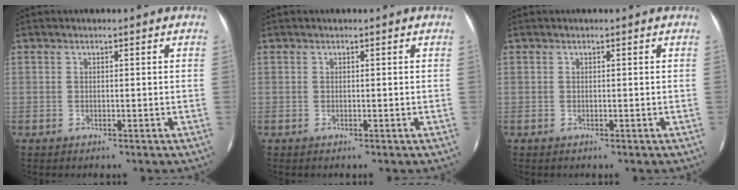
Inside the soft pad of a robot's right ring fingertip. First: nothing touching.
{"total": 0.0}
{"total": 0.0}